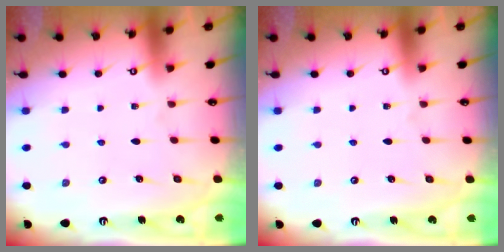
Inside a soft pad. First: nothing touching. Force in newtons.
{"total": 0.0}